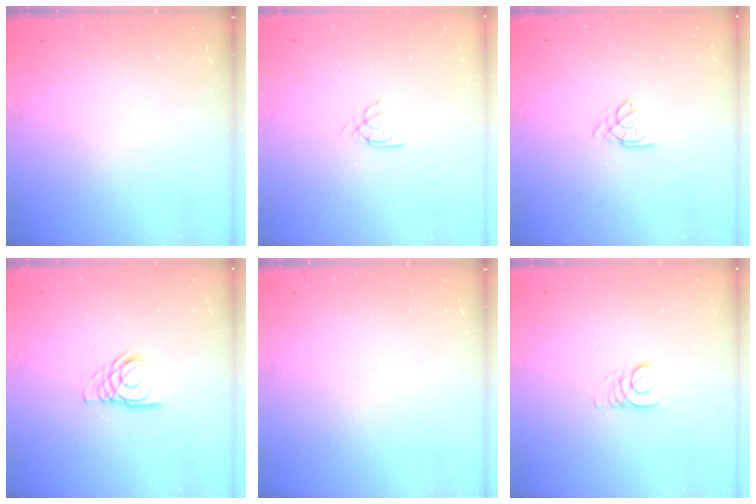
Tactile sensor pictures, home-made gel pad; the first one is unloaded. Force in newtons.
{"total": 2.9, "press": 2.9, "slide": 0.3}
{"total": 2.3, "press": 2.3, "slide": 0.5}
{"total": 5.9, "press": 5.8, "slide": 0.8}
{"total": 0.0}
{"total": 2.2, "press": 2.2, "slide": 0.3}